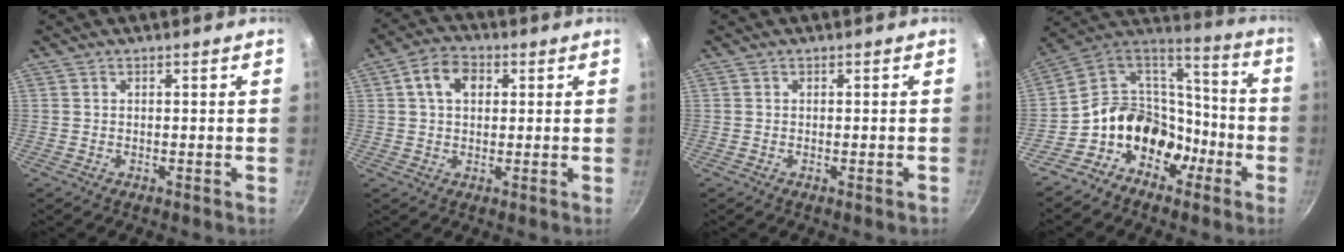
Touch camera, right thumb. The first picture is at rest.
{"total": 6.9, "force": [1.8, 4.9, 4.5], "torque": [-0.062, 0.011, 0.022]}
{"total": 1.0, "force": [-0.5, 0.2, 0.9], "torque": [-0.014, 0.002, -0.009]}
{"total": 17.2, "force": [-7.6, 12.8, 8.5], "torque": [-0.084, 0.091, -0.146]}